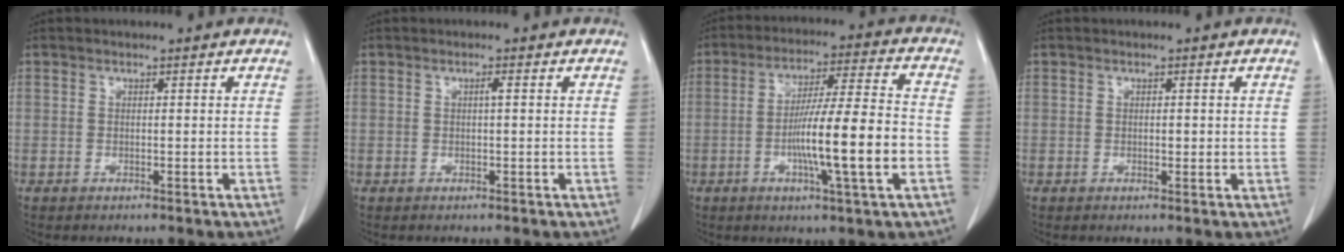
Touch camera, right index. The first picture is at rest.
{"total": 0.7, "force": [0.1, 0.0, 0.7], "torque": [-0.014, 0.001, 0.002]}
{"total": 13.7, "force": [-3.4, 0.0, 13.2], "torque": [-0.227, -0.001, -0.061]}
{"total": 1.0, "force": [0.0, 0.5, 0.9], "torque": [-0.014, -0.001, 0.001]}